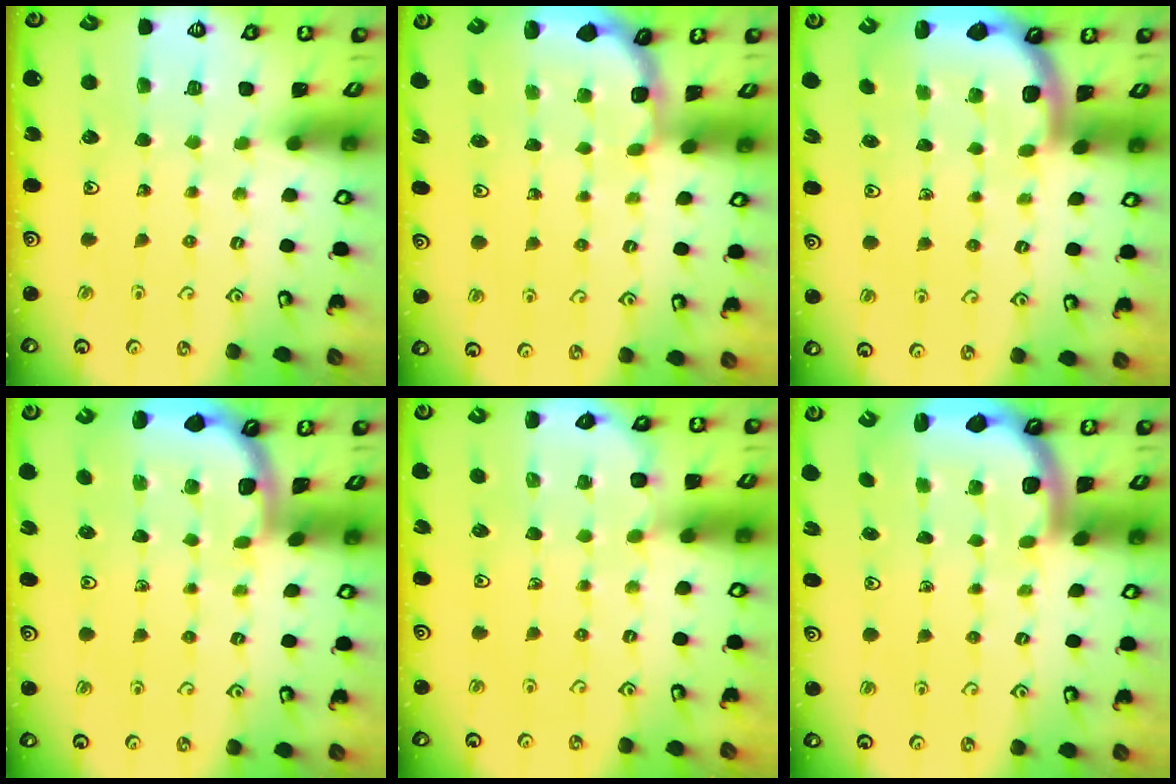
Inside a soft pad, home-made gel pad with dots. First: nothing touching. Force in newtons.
{"total": 1.9, "press": 1.8, "slide": 0.7}
{"total": 1.6, "press": 1.6, "slide": 0.1}
{"total": 1.8, "press": 1.8, "slide": 0.1}
{"total": 4.1, "press": 4.1, "slide": 0.6}
{"total": 2.0, "press": 1.9, "slide": 0.5}